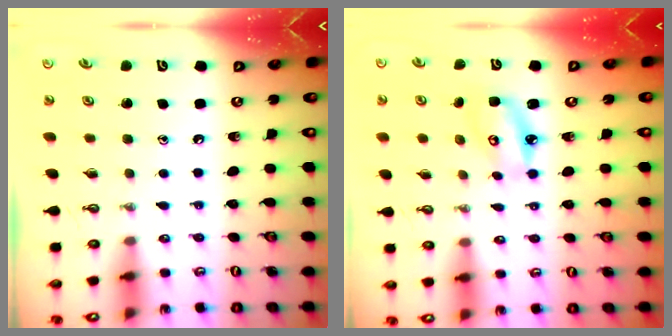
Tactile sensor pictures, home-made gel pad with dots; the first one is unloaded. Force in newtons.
{"total": 5.8, "press": 5.8, "slide": 0.4}